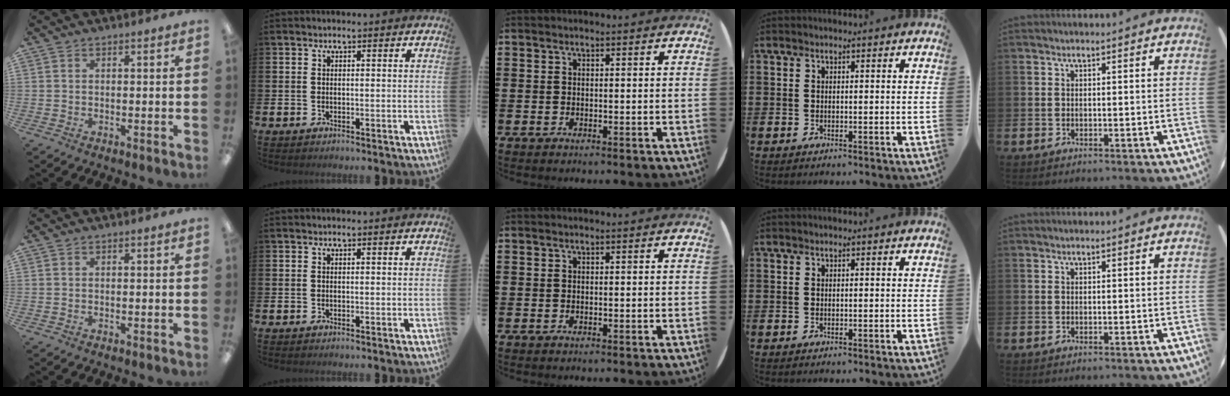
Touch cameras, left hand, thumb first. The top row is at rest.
{}